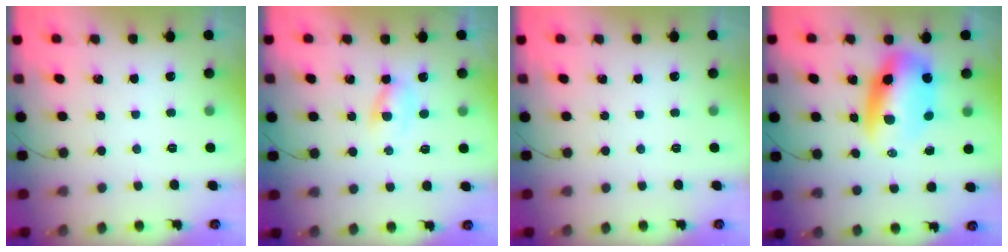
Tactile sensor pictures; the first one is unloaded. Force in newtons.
{"total": 2.0, "press": 1.8, "slide": 0.9}
{"total": 0.0}
{"total": 9.8, "press": 9.5, "slide": 2.4}